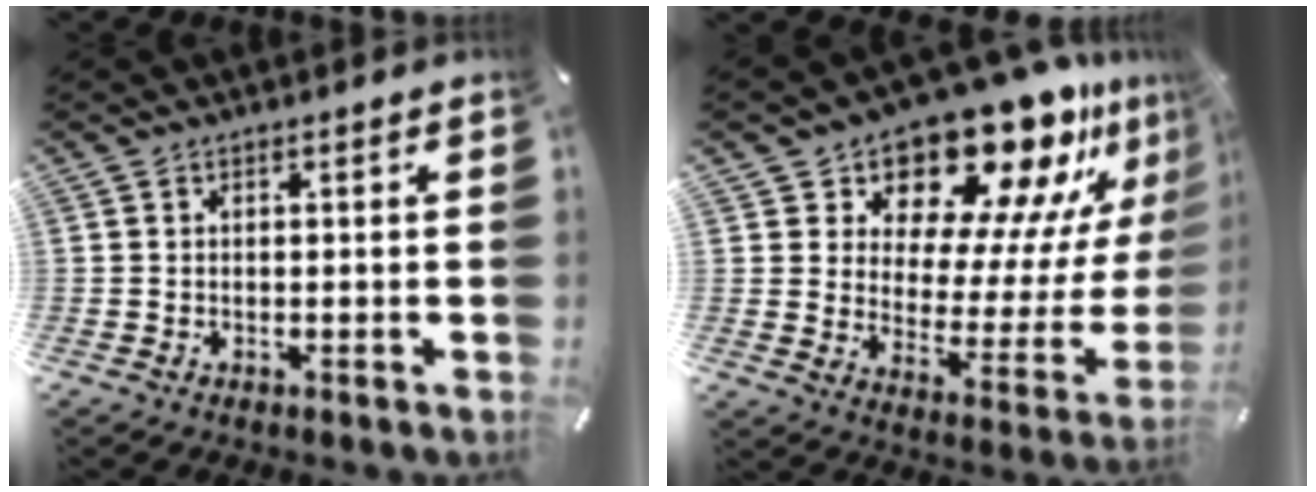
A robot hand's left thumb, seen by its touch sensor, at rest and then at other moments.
{"total": 18.1, "force": [15.8, 6.8, 5.5], "torque": [-0.068, -0.151, 0.261]}